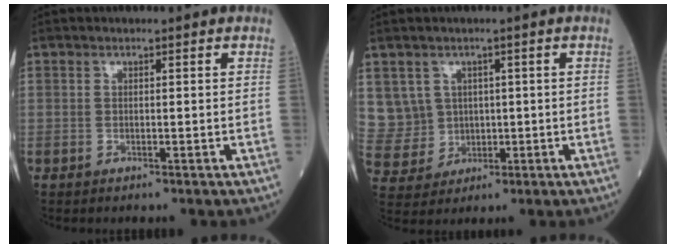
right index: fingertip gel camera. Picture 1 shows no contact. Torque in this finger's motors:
{"motor_torque": [0.13, 0.03, -0.02, 0.03]}